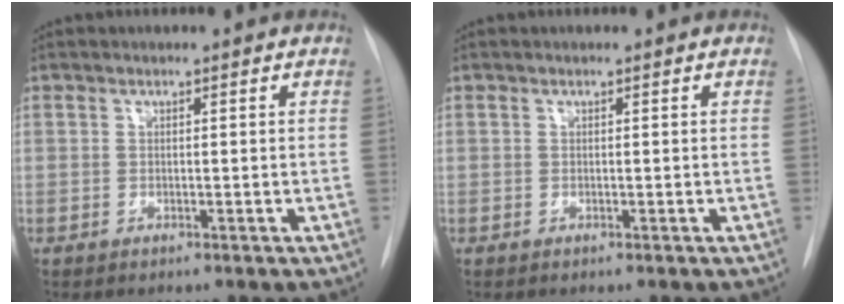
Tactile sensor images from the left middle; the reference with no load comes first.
{"total": 0.0}